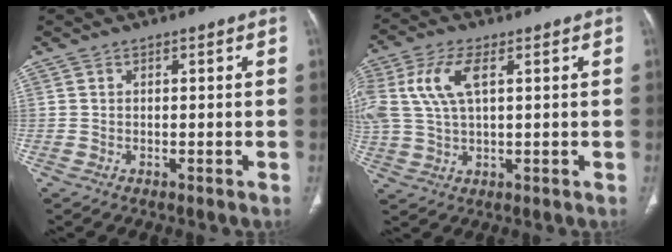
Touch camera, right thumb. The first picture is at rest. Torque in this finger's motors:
{"motor_torque": [0.22, 0.30, 1.64, 0.35, 0.27]}